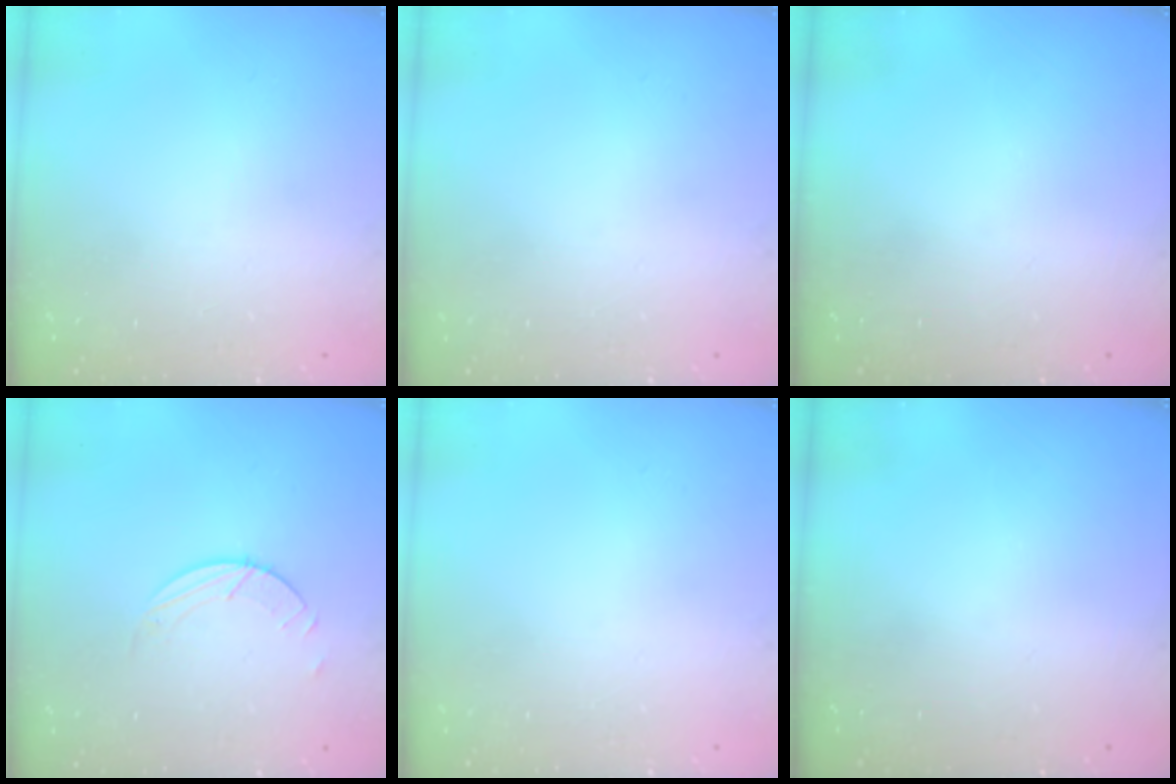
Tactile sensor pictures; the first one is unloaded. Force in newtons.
{"total": 0.0}
{"total": 0.0}
{"total": 1.7, "press": 1.7, "slide": 0.2}
{"total": 0.0}
{"total": 0.0}